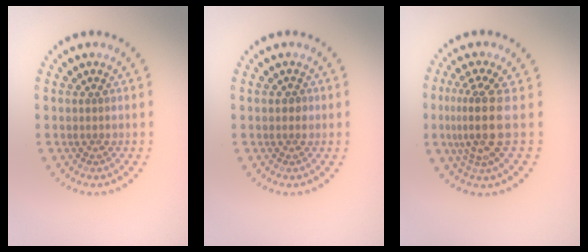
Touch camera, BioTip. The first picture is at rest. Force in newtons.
{"total": 0.8, "press": 0.8, "slide": 0.2}
{"total": 4.0, "press": 3.0, "slide": 2.7}